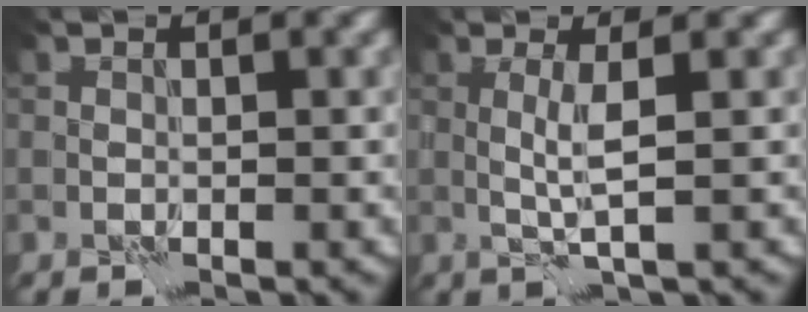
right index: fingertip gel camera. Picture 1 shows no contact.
{"total": 2.3, "force": [0.4, 0.3, 2.3], "torque": [-0.048, 0.000, 0.006]}